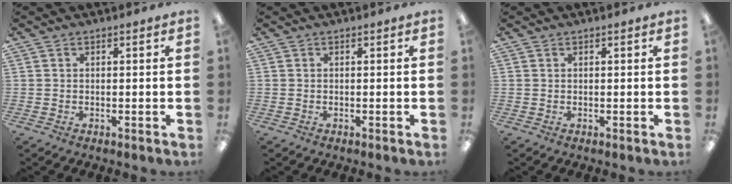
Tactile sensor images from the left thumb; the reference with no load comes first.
{"total": 0.0}
{"total": 0.5, "force": [0.3, 0.3, 0.3], "torque": [-0.006, 0.003, 0.005]}